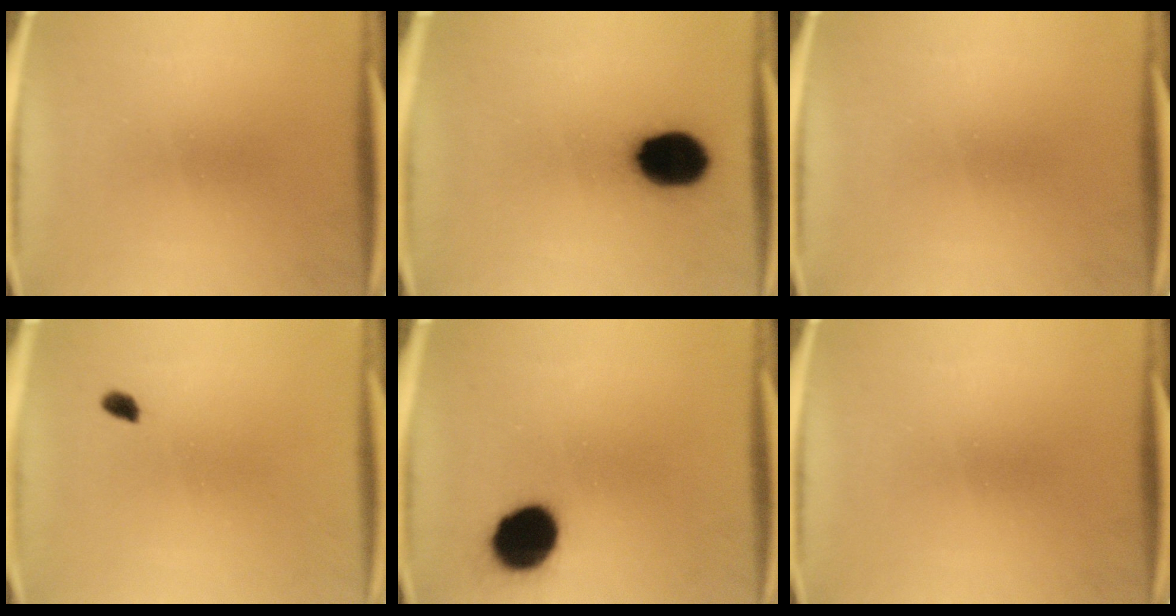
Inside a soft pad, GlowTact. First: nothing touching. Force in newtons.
{"total": 13.8}
{"total": 0.0}
{"total": 1.5}
{"total": 13.7}
{"total": 0.0}